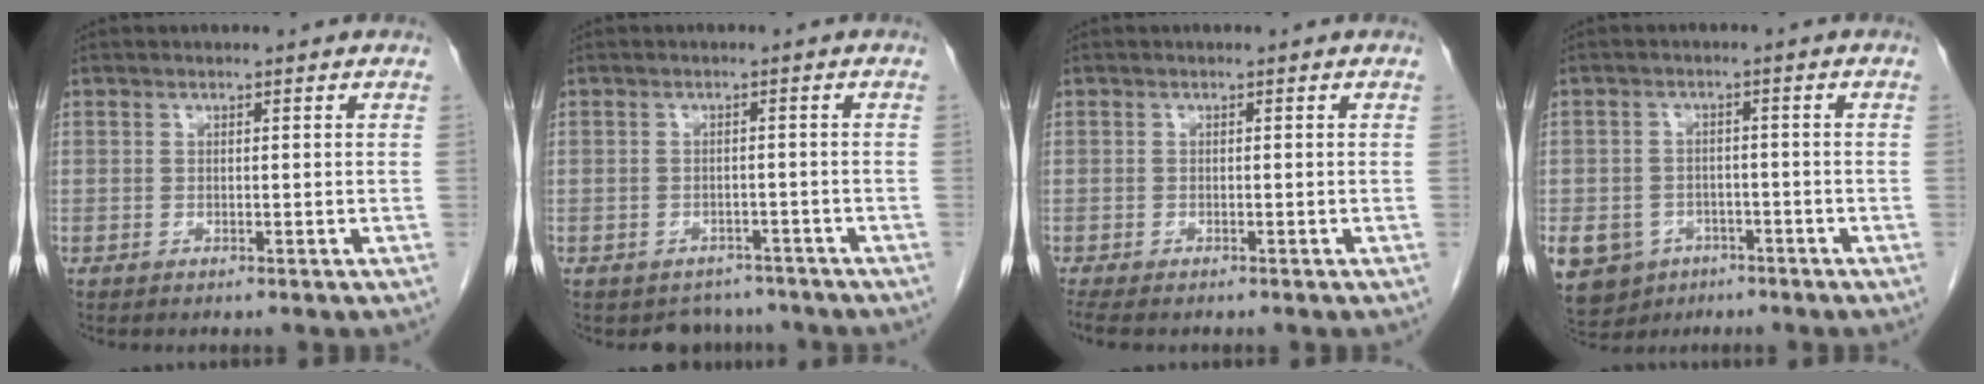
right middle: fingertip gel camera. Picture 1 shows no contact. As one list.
[{"total": 4.0, "force": [-3.4, 2.0, -0.4], "torque": [0.007, 0.012, -0.046]}, {"total": 4.6, "force": [-3.7, 1.5, 2.2], "torque": [-0.033, -0.012, -0.057]}, {"total": 11.0, "force": [-5.9, 8.6, 3.5], "torque": [-0.094, 0.003, -0.084]}]